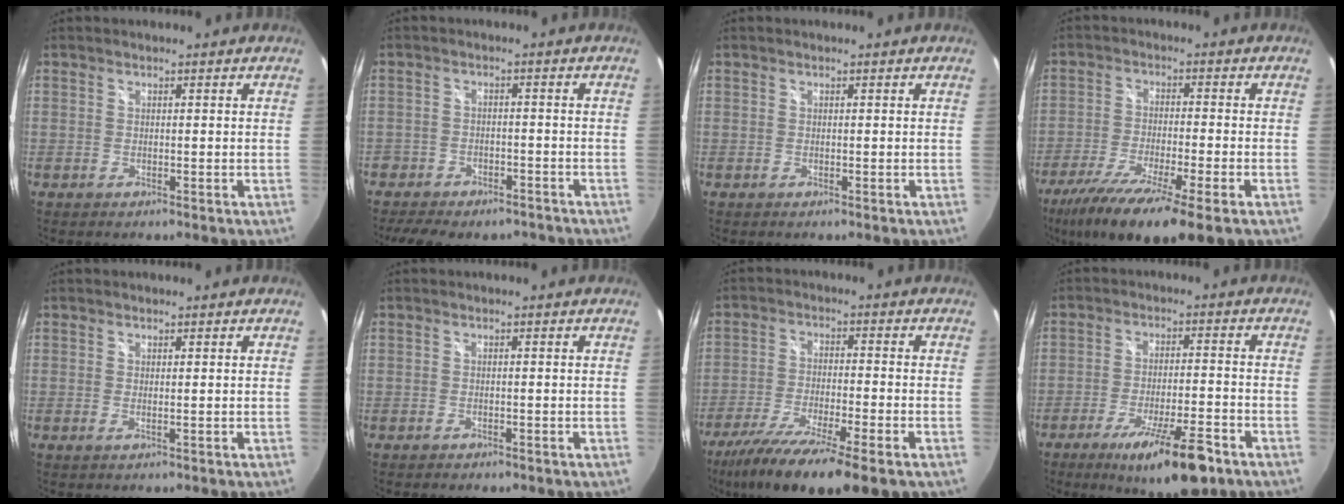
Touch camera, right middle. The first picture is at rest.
{"total": 12.6, "force": [-9.9, 5.9, 5.1], "torque": [-0.126, -0.009, -0.141]}
{"total": 0.0}
{"total": 16.1, "force": [-10.5, 2.1, 12.0], "torque": [-0.232, -0.055, -0.179]}
{"total": 0.6, "force": [0.3, -0.1, 0.4], "torque": [-0.009, 0.000, 0.005]}
{"total": 1.3, "force": [-1.0, 0.7, 0.5], "torque": [-0.012, -0.002, -0.012]}
{"total": 17.2, "force": [-12.0, 2.8, 12.1], "torque": [-0.233, -0.049, -0.202]}
{"total": 13.9, "force": [-8.7, 2.9, 10.4], "torque": [-0.180, -0.024, -0.134]}